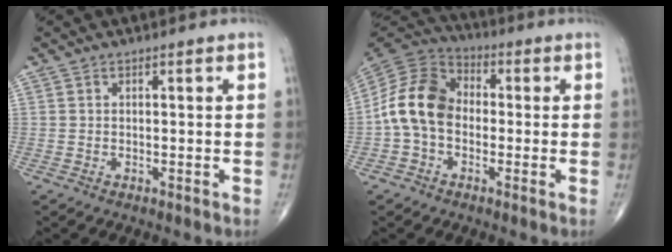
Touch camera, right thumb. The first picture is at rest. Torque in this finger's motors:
{"motor_torque": [1.53, 2.15, 1.50, -0.33, 0.13]}